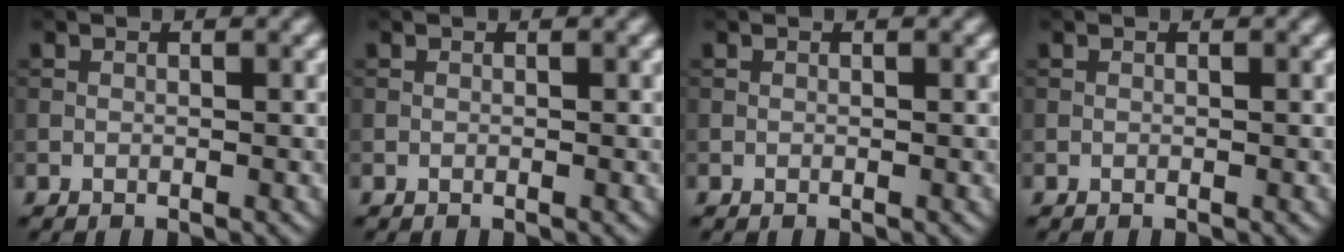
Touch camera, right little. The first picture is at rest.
{"total": 0.0}
{"total": 0.0}
{"total": 0.0}